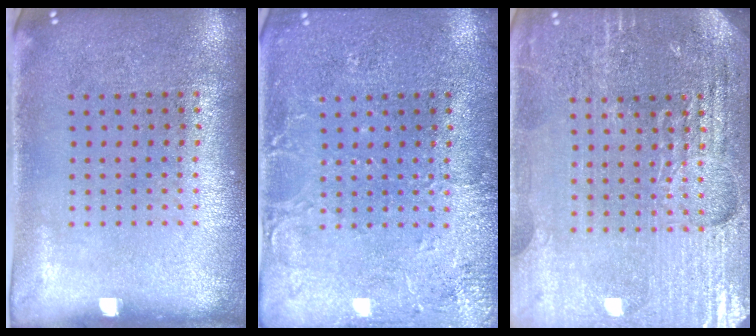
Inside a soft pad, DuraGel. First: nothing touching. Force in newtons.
{"total": 2.9, "press": 2.9, "slide": 0.4}
{"total": 4.7, "press": 4.4, "slide": 1.7}